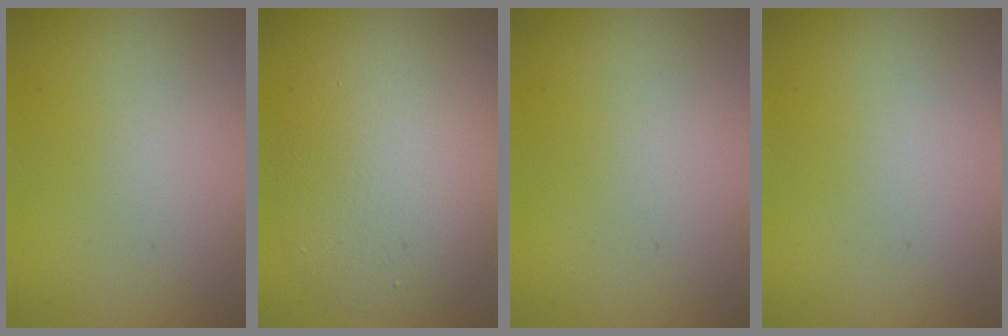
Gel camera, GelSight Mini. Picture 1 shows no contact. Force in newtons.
{"total": 7.5, "press": 7.5, "slide": 0.3}
{"total": 0.0}
{"total": 0.0}